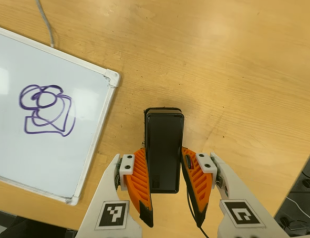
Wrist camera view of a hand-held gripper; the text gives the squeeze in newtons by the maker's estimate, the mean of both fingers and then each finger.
{"total": 5.3, "left": 3.4, "right": 7.1}